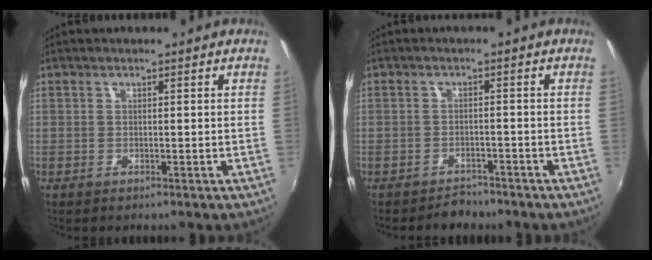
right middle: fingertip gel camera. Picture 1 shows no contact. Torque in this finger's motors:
{"motor_torque": [-0.13, -0.24, -0.02, 0.00]}